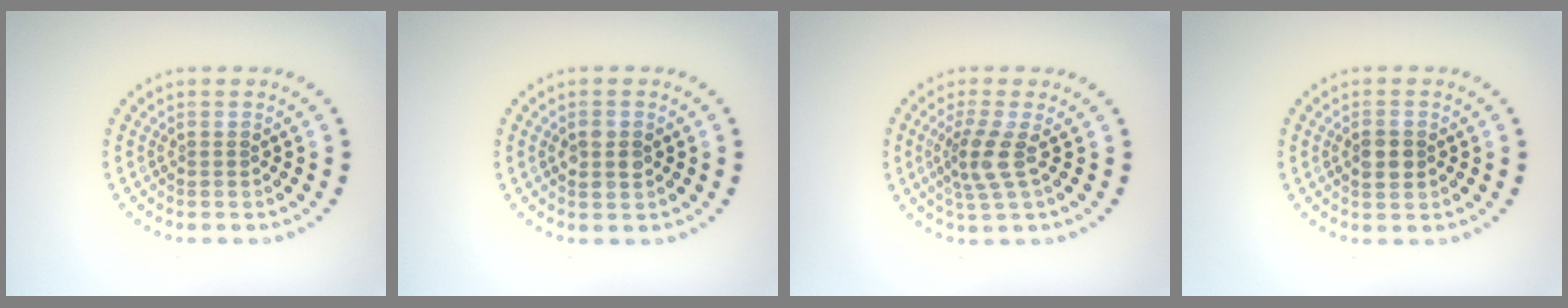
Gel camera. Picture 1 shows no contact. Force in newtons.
{"total": 2.1, "press": 2.1, "slide": 0.2}
{"total": 2.9, "press": 2.2, "slide": 1.8}
{"total": 2.1, "press": 2.1, "slide": 0.0}